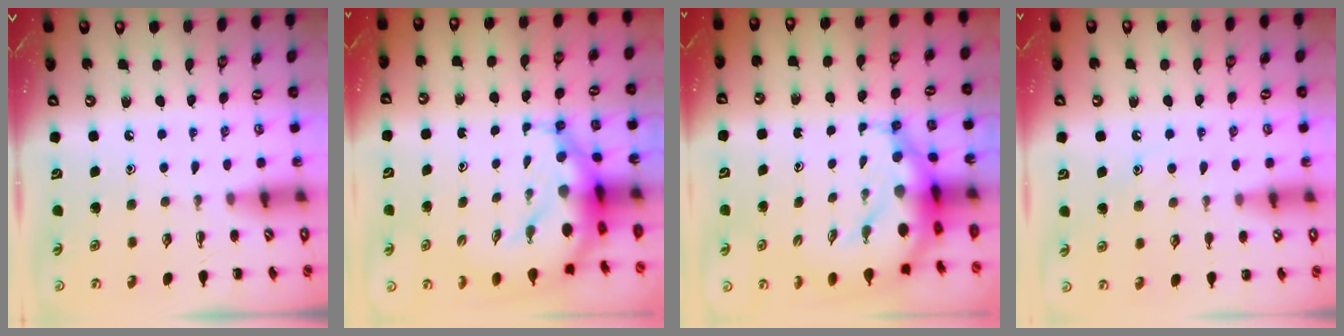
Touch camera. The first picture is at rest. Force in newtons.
{"total": 10.3, "press": 10.0, "slide": 2.7}
{"total": 10.3, "press": 10.0, "slide": 2.7}
{"total": 8.1, "press": 8.0, "slide": 1.4}